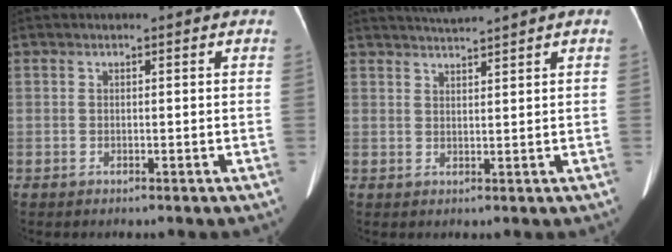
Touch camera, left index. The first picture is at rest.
{"total": 3.3, "force": [2.9, -1.3, 0.9], "torque": [-0.016, 0.005, 0.058]}